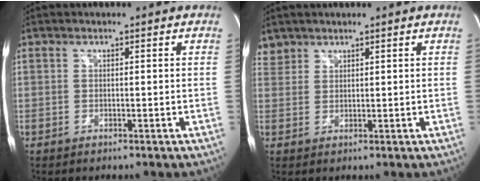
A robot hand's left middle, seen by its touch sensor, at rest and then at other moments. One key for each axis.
{"total": 2.3, "fx": 2.0, "fy": 1.1, "fz": -0.3, "tx": 0.009, "ty": 0.011, "tz": 0.039}